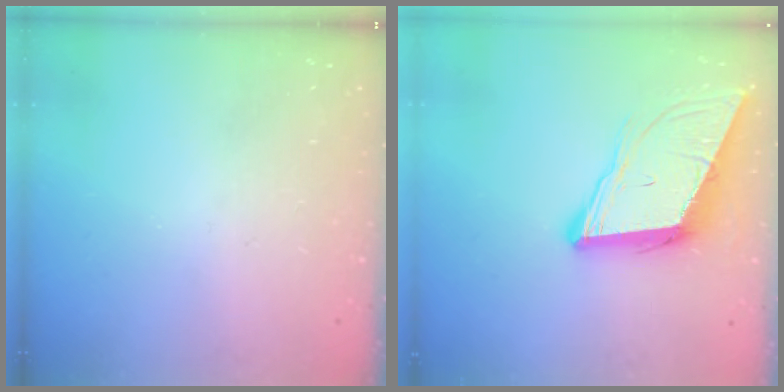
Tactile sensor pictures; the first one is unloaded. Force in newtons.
{"total": 11.7, "press": 11.1, "slide": 3.5}